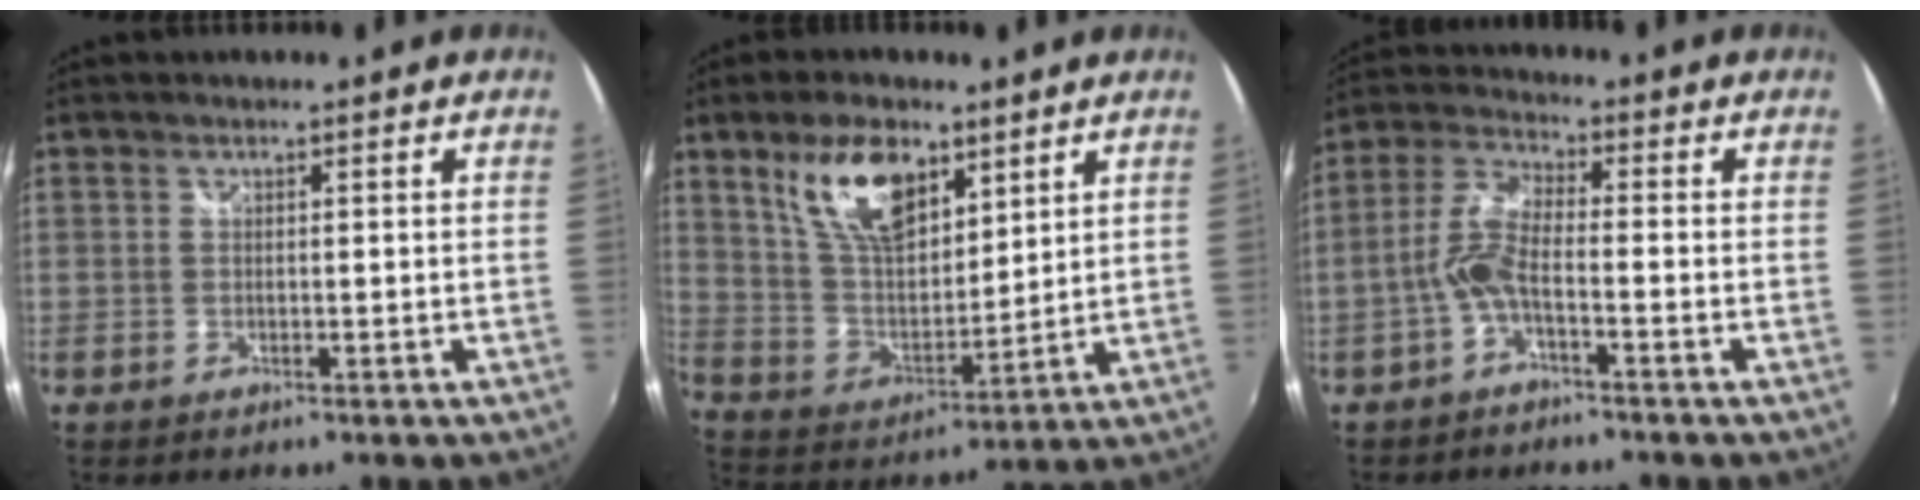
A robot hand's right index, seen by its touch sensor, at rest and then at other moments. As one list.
[{"total": 14.0, "force": [8.0, 6.8, 9.3], "torque": [-0.171, 0.010, 0.160]}, {"total": 5.7, "force": [-2.2, 1.5, 5.0], "torque": [-0.118, 0.016, -0.044]}]